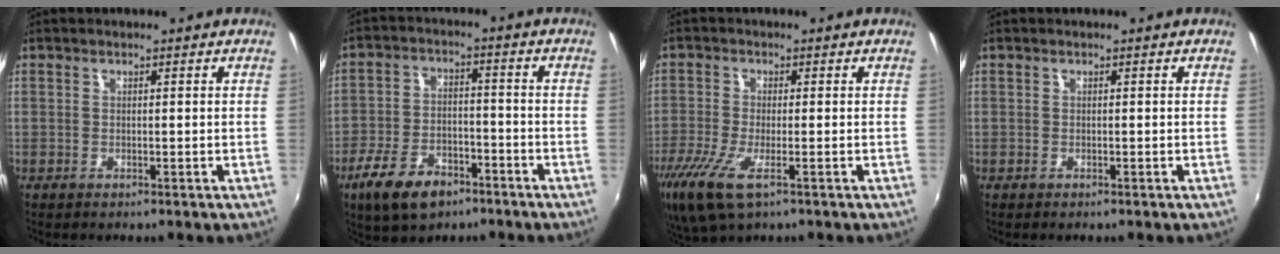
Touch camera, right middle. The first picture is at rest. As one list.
[{"total": 11.2, "force": [-7.1, 5.7, 6.5], "torque": [-0.151, -0.007, -0.125]}, {"total": 9.0, "force": [-5.1, 2.7, 6.9], "torque": [-0.162, -0.036, -0.094]}, {"total": 0.0}]